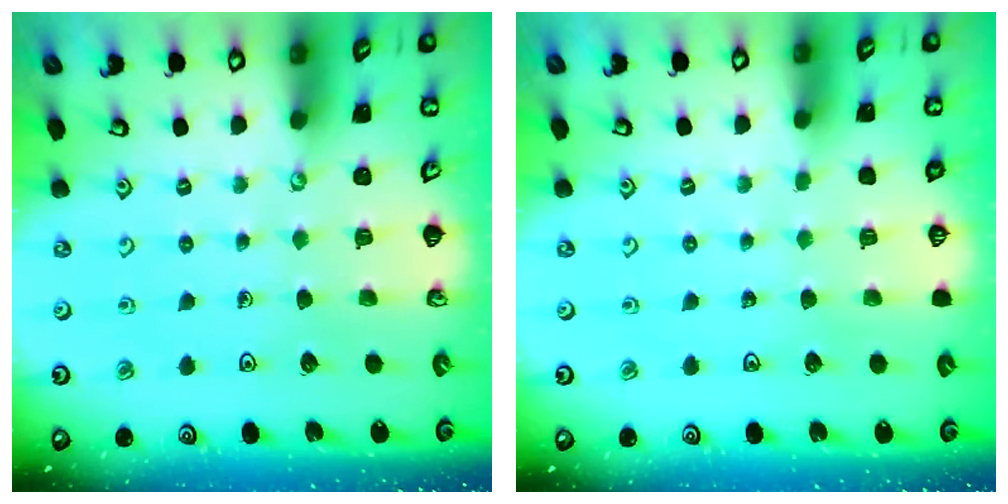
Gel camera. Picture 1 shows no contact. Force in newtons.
{"total": 0.0}